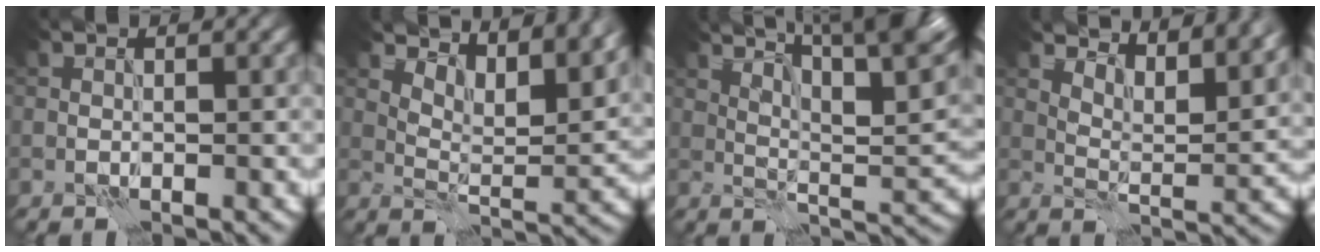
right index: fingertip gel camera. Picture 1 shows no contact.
{"total": 8.2, "force": [6.4, 2.8, 4.3], "torque": [-0.076, -0.007, 0.092]}
{"total": 12.2, "force": [7.7, 3.6, 8.7], "torque": [-0.125, 0.011, 0.096]}
{"total": 8.9, "force": [7.2, 2.7, 4.4], "torque": [-0.068, -0.001, 0.095]}